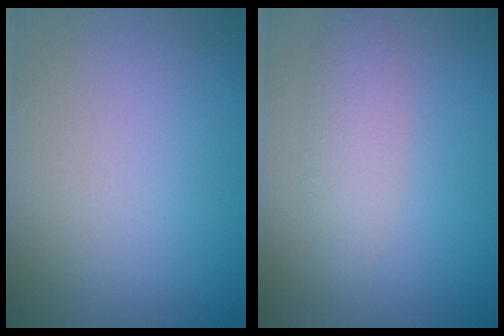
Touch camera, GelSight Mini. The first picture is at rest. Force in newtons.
{"total": 2.3, "press": 2.3, "slide": 0.1}